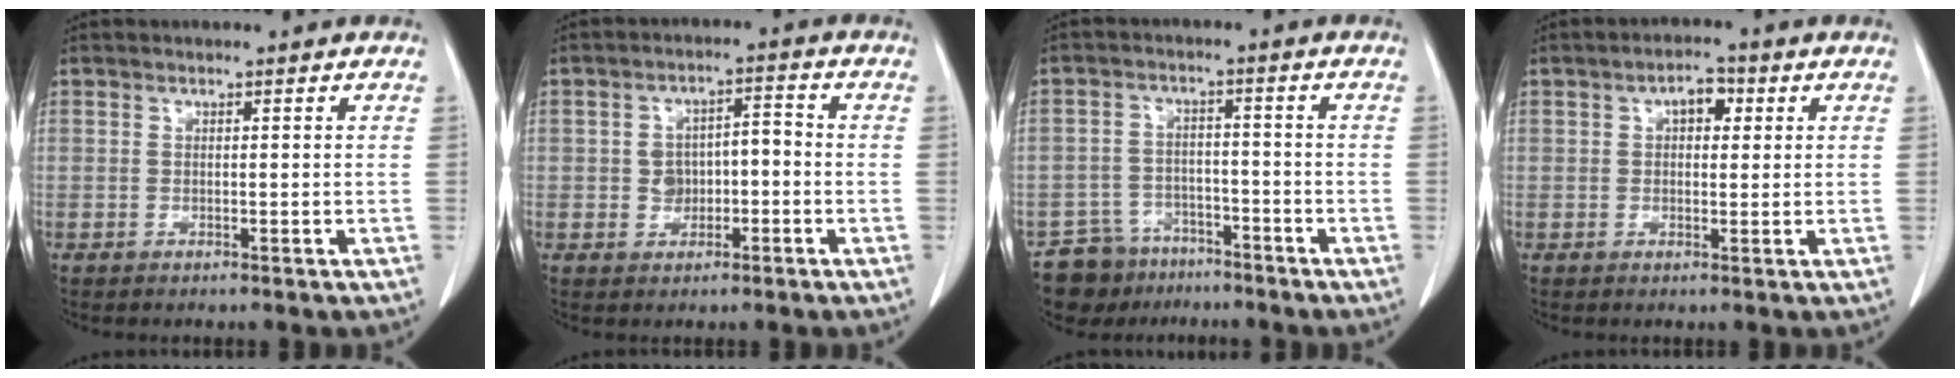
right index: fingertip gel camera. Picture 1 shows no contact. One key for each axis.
{"total": 4.6, "fx": -1.1, "fy": 3.2, "fz": 3.1, "tx": -0.047, "ty": 0.028, "tz": -0.013}
{"total": 7.2, "fx": -5.8, "fy": 4.4, "fz": -0.1, "tx": 0.007, "ty": 0.019, "tz": -0.095}
{"total": 3.7, "fx": 1.2, "fy": 2.0, "fz": 2.9, "tx": -0.043, "ty": 0.013, "tz": 0.016}